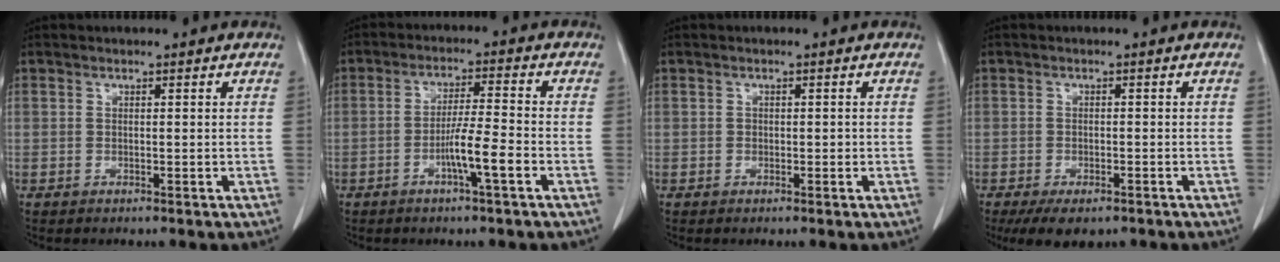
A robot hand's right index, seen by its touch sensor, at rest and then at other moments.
{"total": 6.8, "force": [-2.8, -0.3, 6.2], "torque": [-0.113, 0.000, -0.052]}
{"total": 0.8, "force": [-0.1, 0.6, 0.4], "torque": [-0.005, 0.002, -0.002]}
{"total": 5.8, "force": [-4.1, 2.7, 3.1], "torque": [-0.048, -0.008, -0.061]}